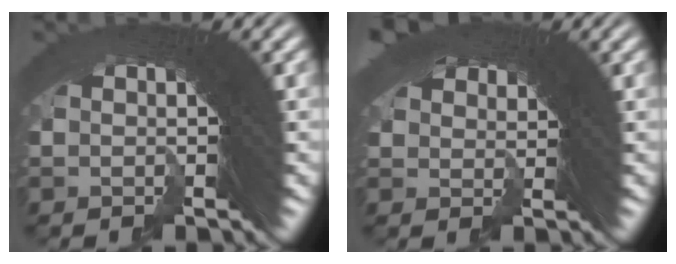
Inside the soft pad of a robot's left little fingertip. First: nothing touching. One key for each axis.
{"total": 1.6, "fx": 0.6, "fy": 1.5, "fz": 0.1, "tx": 0.011, "ty": -0.023, "tz": 0.020}